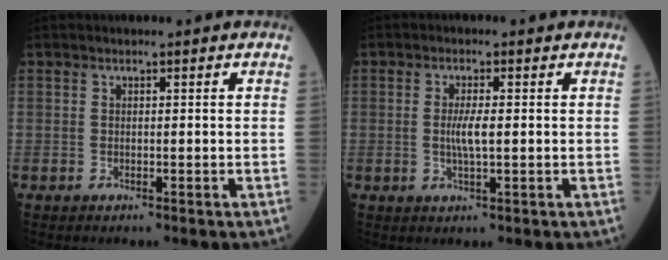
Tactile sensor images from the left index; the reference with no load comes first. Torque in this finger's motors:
{"motor_torque": [0.60, 0.22, 0.08, 0.03]}